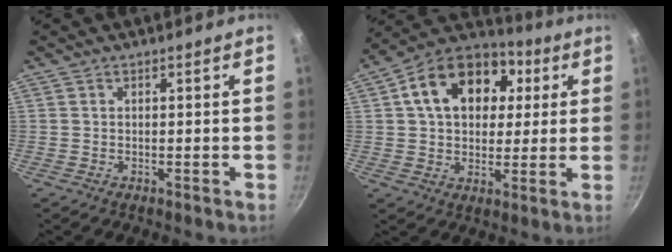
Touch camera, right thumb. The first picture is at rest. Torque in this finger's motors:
{"motor_torque": [0.59, 3.60, 0.93, -0.38, 0.12]}